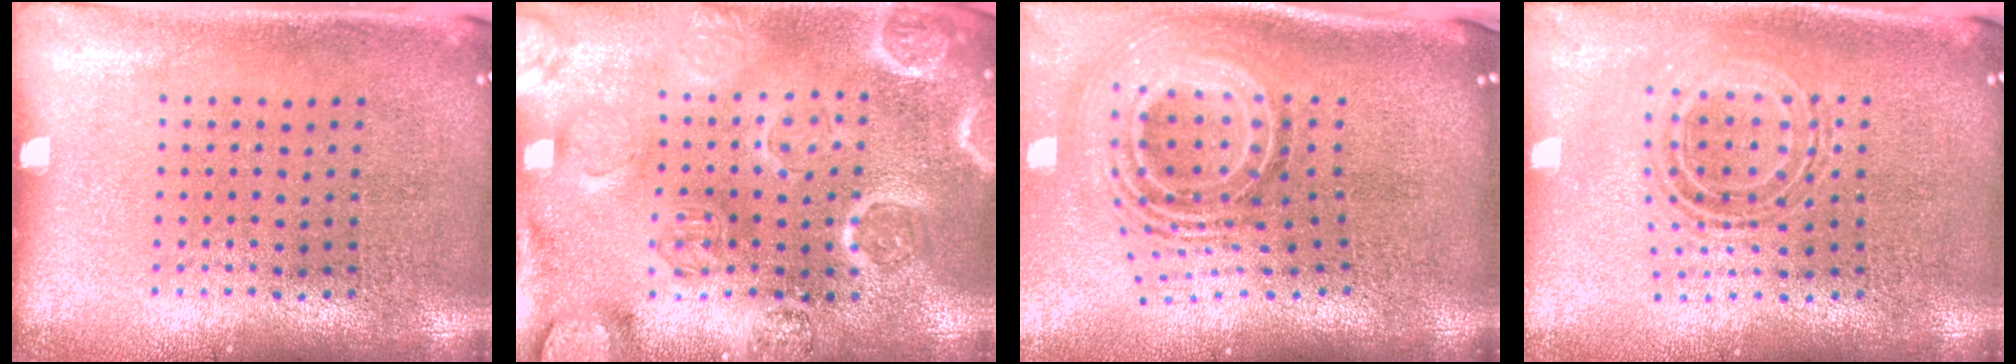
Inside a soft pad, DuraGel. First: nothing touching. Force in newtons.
{"total": 3.5, "press": 3.4, "slide": 0.8}
{"total": 2.5, "press": 1.6, "slide": 1.9}
{"total": 0.8, "press": 0.8, "slide": 0.1}